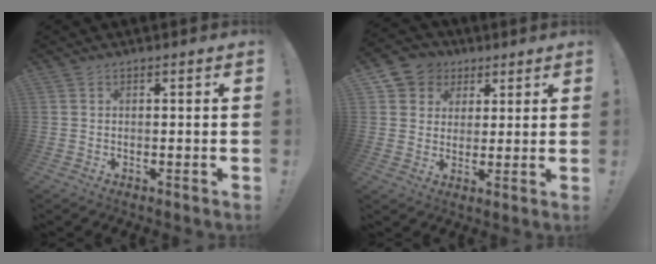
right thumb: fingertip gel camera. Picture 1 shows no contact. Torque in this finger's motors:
{"motor_torque": [-0.32, 0.34, 0.13, 0.04, 0.00]}